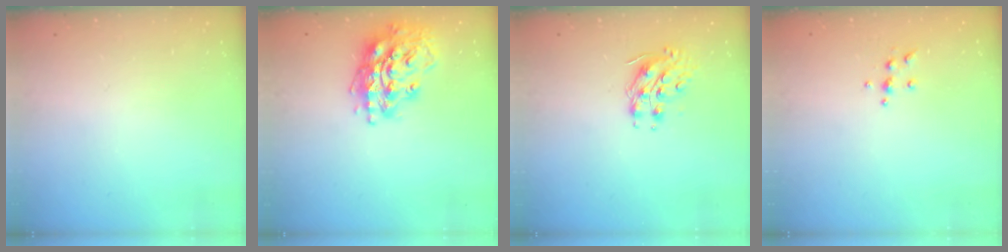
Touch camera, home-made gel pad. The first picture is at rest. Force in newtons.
{"total": 17.5, "press": 17.5, "slide": 0.9}
{"total": 8.4, "press": 8.4, "slide": 0.5}
{"total": 4.9, "press": 4.9, "slide": 0.7}